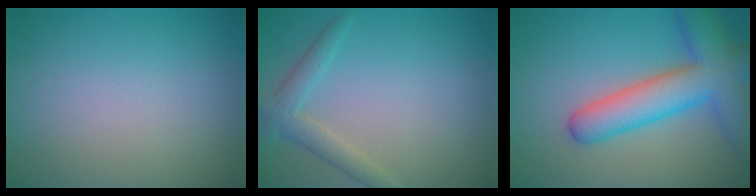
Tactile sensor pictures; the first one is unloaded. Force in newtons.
{"total": 2.6, "press": 2.5, "slide": 0.1}
{"total": 8.4, "press": 8.4, "slide": 0.4}